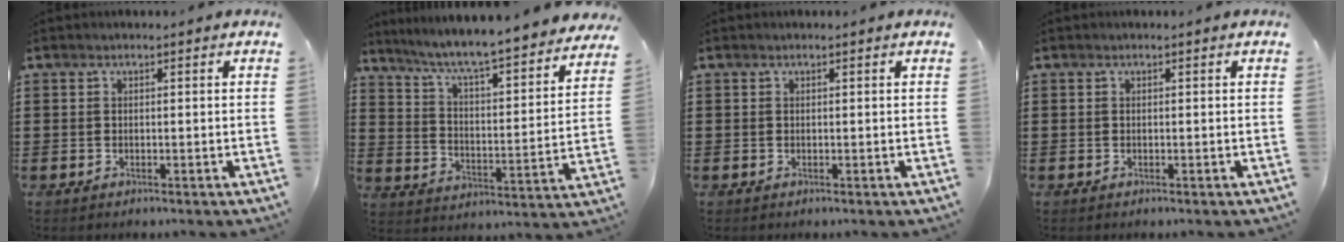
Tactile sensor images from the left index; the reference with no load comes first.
{"total": 5.8, "force": [5.2, -0.4, 2.7], "torque": [-0.077, -0.050, 0.077]}
{"total": 0.0}
{"total": 0.0}